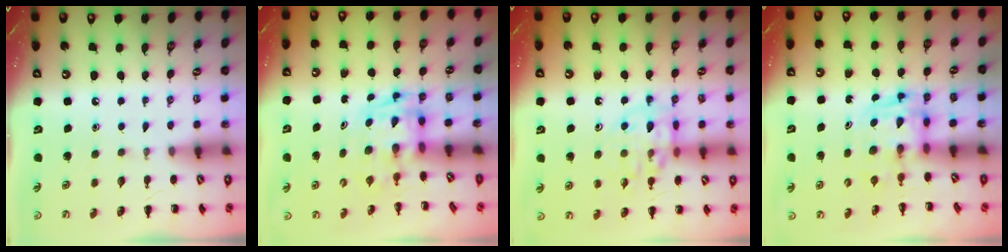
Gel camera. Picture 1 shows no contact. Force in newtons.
{"total": 2.7, "press": 2.7, "slide": 0.5}
{"total": 11.8, "press": 11.6, "slide": 2.1}
{"total": 2.7, "press": 2.7, "slide": 0.2}